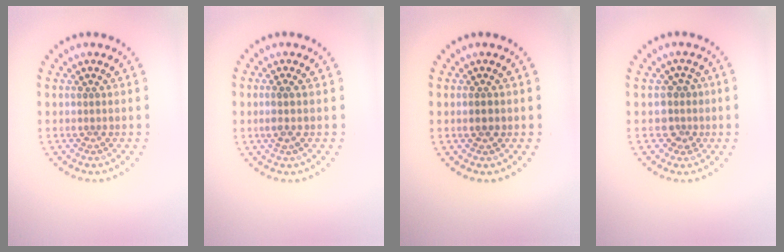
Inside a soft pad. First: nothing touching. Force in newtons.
{"total": 1.1, "press": 0.8, "slide": 0.7}
{"total": 1.1, "press": 1.1, "slide": 0.1}
{"total": 2.0, "press": 1.7, "slide": 1.0}